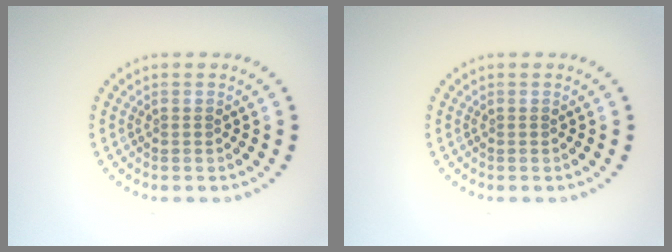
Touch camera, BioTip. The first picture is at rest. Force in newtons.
{"total": 0.0}